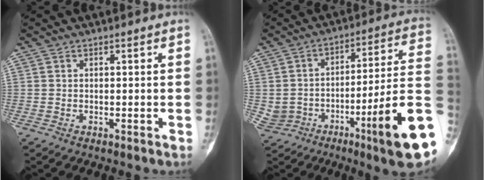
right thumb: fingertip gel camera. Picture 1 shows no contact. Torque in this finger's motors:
{"motor_torque": [3.66, 1.35, 1.34, -1.43, 0.54]}